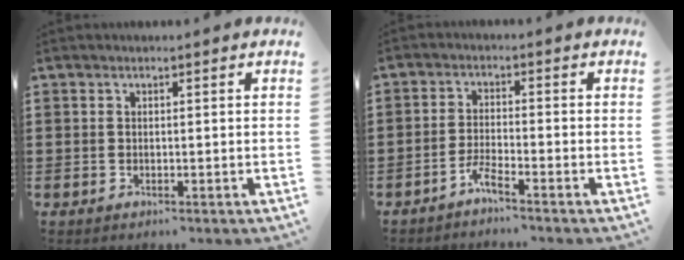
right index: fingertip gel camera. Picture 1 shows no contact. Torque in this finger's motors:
{"motor_torque": [2.14, 0.00, 0.00, 0.00]}